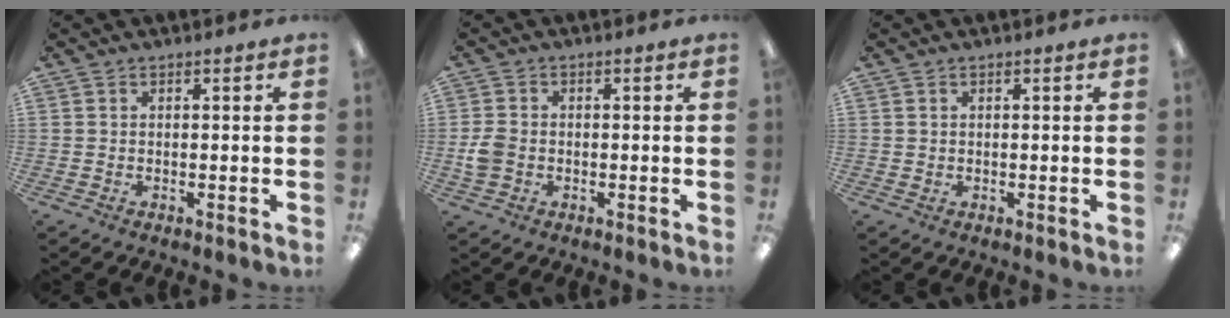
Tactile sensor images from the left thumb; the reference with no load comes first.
{"total": 4.1, "force": [-0.8, 3.2, 2.4], "torque": [-0.046, 0.006, -0.014]}
{"total": 0.5, "force": [0.3, 0.4, 0.2], "torque": [-0.004, 0.003, 0.005]}